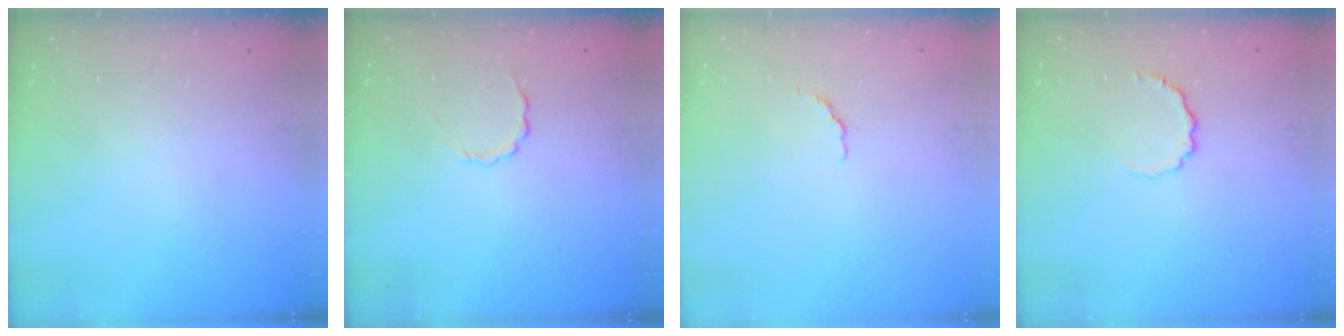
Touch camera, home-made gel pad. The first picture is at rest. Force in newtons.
{"total": 2.9, "press": 2.8, "slide": 0.8}
{"total": 1.5, "press": 1.3, "slide": 0.7}
{"total": 4.9, "press": 4.7, "slide": 1.5}